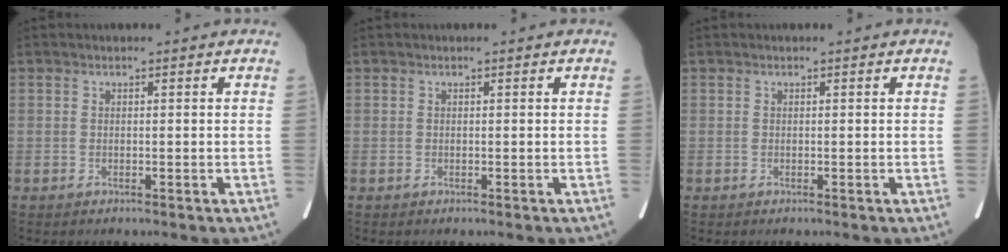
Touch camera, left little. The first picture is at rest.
{"total": 0.0}
{"total": 0.0}